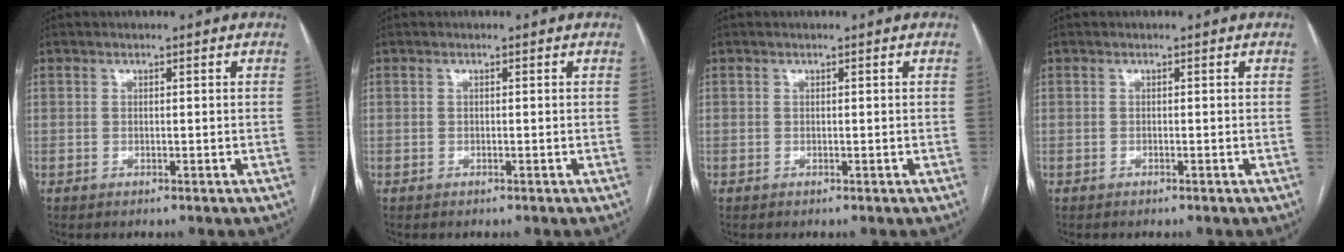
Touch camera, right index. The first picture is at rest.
{"total": 0.0}
{"total": 0.0}
{"total": 0.0}